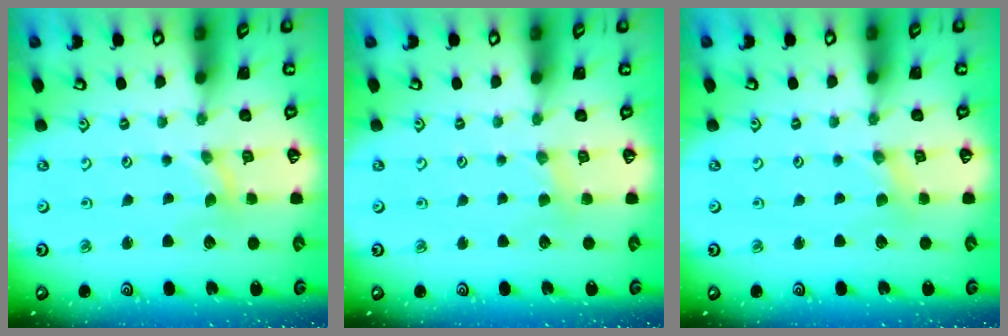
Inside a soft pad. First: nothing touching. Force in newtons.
{"total": 2.2, "press": 2.2, "slide": 0.3}
{"total": 0.0}